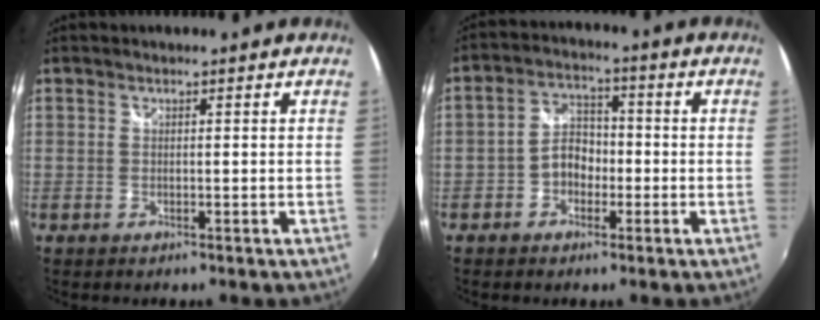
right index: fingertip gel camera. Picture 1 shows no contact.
{"total": 5.6, "force": [-2.0, 4.3, 2.9], "torque": [-0.052, 0.016, -0.034]}